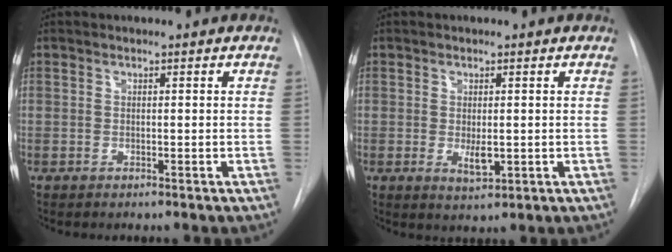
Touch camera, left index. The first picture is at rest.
{"total": 2.8, "force": [-0.3, 1.2, 2.5], "torque": [-0.044, -0.007, 0.002]}